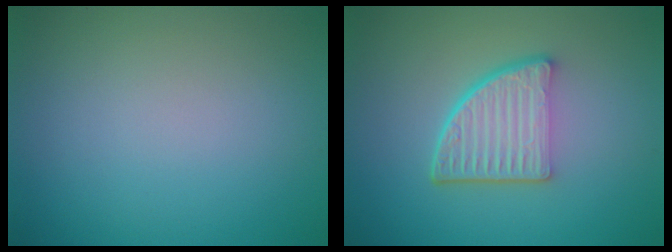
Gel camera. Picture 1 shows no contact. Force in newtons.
{"total": 5.4, "press": 3.9, "slide": 3.8}